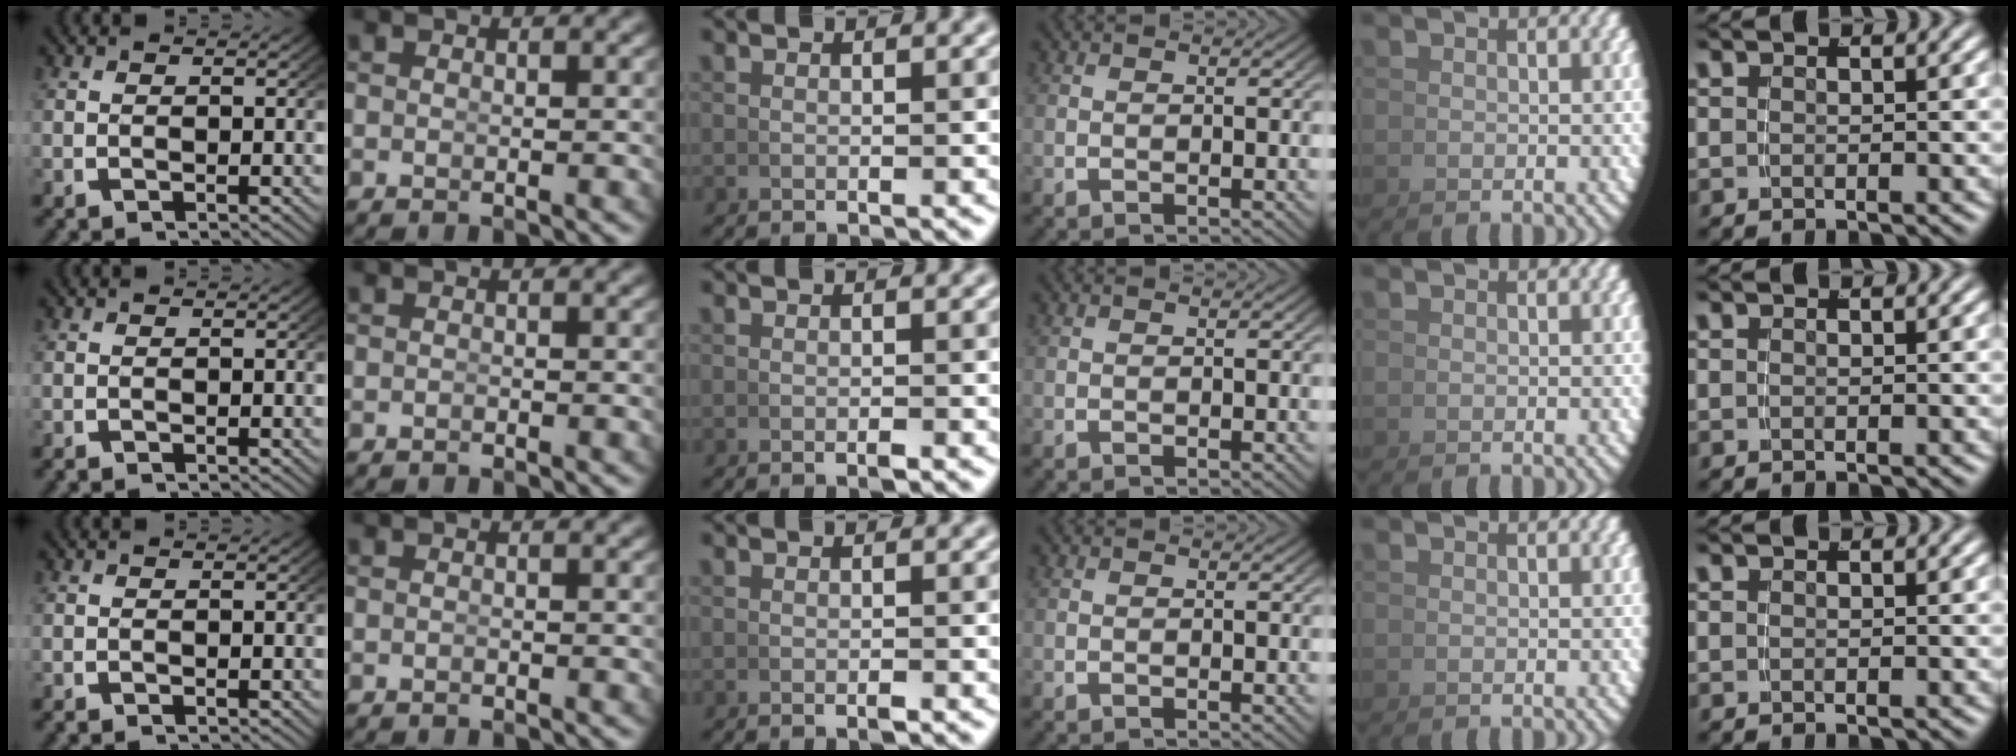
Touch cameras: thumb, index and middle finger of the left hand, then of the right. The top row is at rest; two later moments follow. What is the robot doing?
{"motion": "grasp_and_lifting", "object": "calculator"}